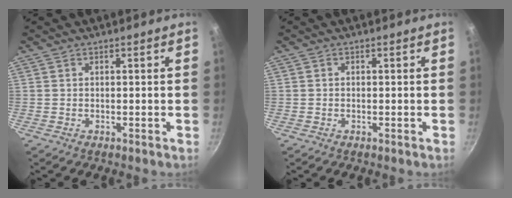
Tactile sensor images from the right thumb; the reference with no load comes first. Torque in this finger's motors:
{"motor_torque": [-0.07, -0.26, -0.42, 0.31, -0.04]}